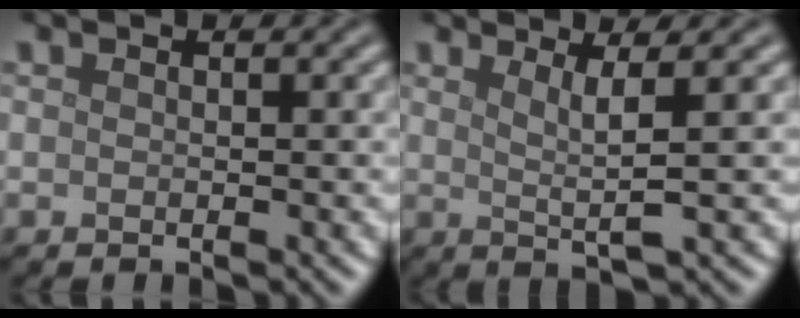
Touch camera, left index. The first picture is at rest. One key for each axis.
{"total": 2.7, "fx": 1.0, "fy": 0.3, "fz": 2.5, "tx": -0.047, "ty": -0.005, "tz": 0.020}